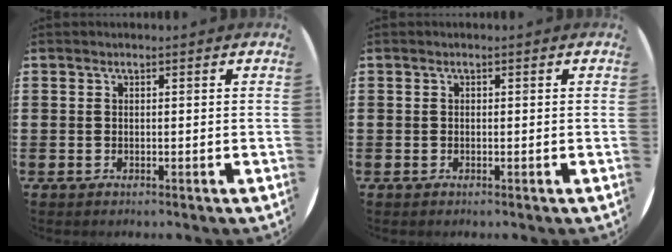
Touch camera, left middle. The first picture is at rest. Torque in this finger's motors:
{"motor_torque": [-0.10, 0.19, -0.03, -0.01]}